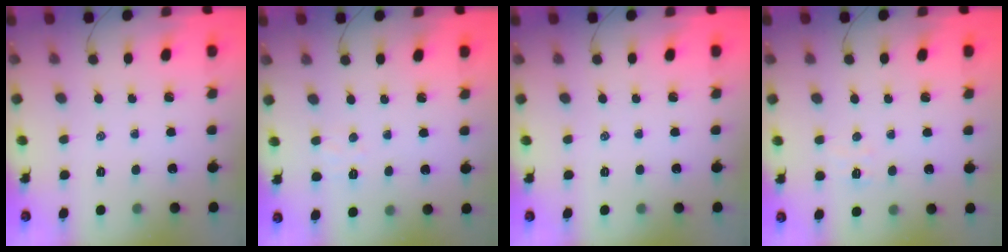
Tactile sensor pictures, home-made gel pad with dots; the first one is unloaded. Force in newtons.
{"total": 4.0, "press": 3.9, "slide": 0.9}
{"total": 0.0}
{"total": 5.1, "press": 5.0, "slide": 0.8}